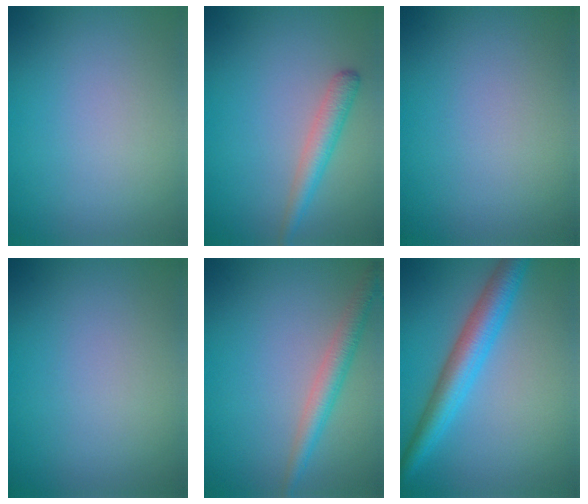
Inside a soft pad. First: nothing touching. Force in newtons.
{"total": 2.6, "press": 2.6, "slide": 0.0}
{"total": 0.0}
{"total": 0.0}
{"total": 2.9, "press": 2.9, "slide": 0.1}
{"total": 5.0, "press": 5.0, "slide": 0.1}